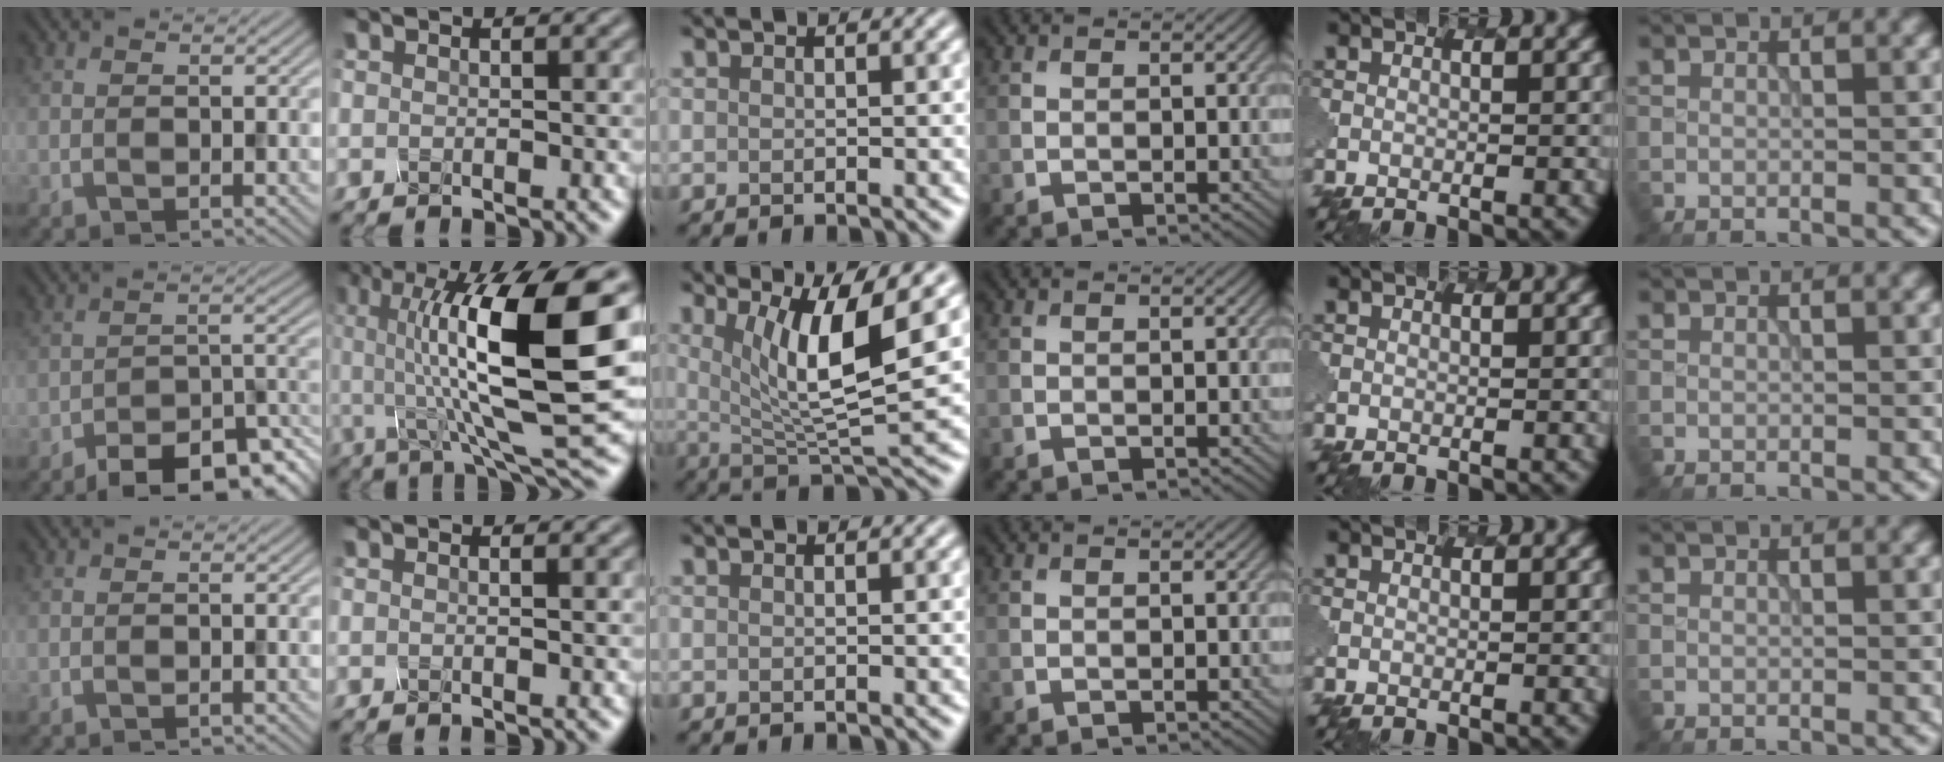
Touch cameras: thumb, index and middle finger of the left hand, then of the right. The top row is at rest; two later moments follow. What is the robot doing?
{"motion": "shake", "object": "salt shaker"}